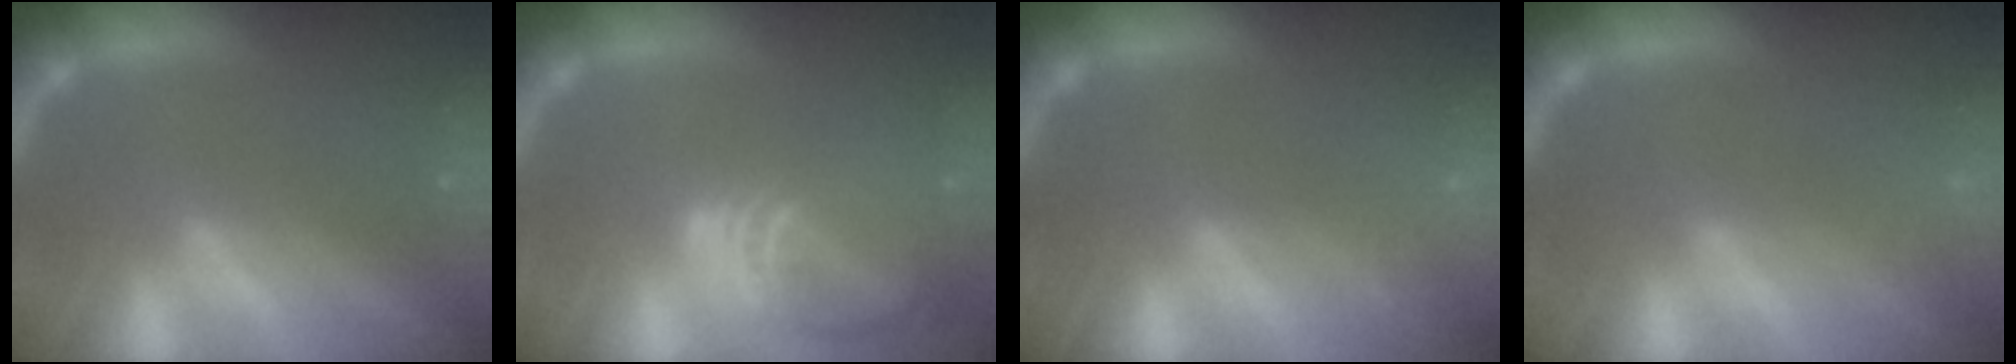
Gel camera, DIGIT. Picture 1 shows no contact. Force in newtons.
{"total": 10.0}
{"total": 5.5}
{"total": 3.5}